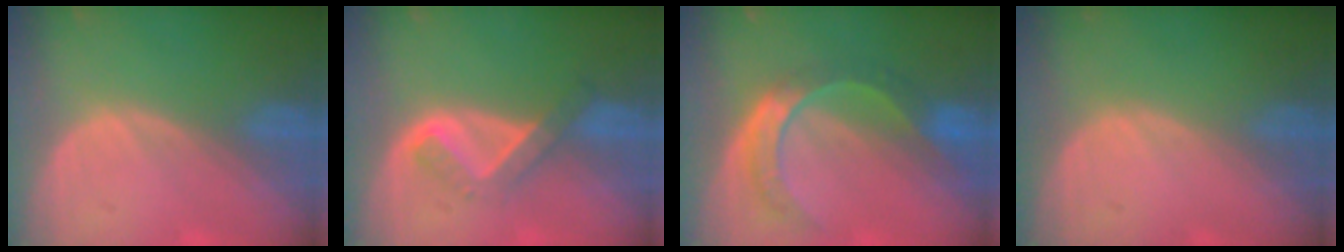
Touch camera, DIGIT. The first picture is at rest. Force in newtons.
{"total": 5.1, "press": 4.4, "slide": 2.6}
{"total": 8.3, "press": 7.0, "slide": 4.5}
{"total": 0.0}